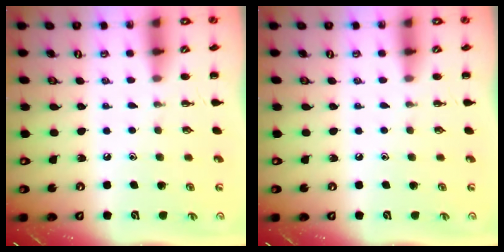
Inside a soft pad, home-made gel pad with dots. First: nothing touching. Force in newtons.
{"total": 0.0}